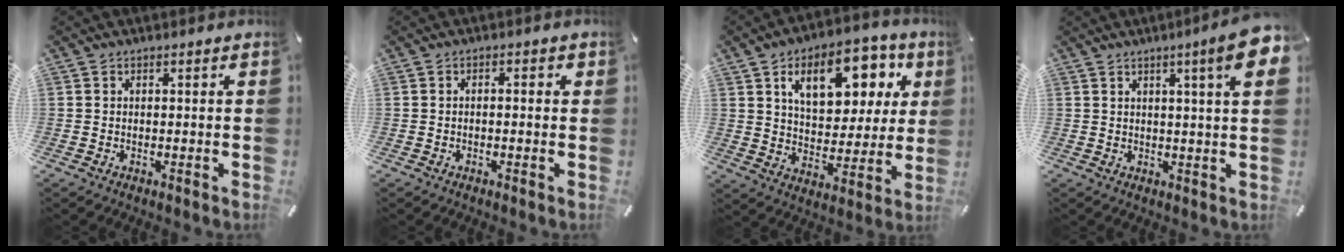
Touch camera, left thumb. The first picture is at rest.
{"total": 1.5, "force": [-0.6, 0.5, 1.2], "torque": [-0.023, 0.003, -0.012]}
{"total": 16.0, "force": [7.5, 9.6, 10.3], "torque": [-0.158, -0.020, 0.127]}
{"total": 9.5, "force": [4.2, 0.4, 8.5], "torque": [-0.131, -0.015, 0.062]}